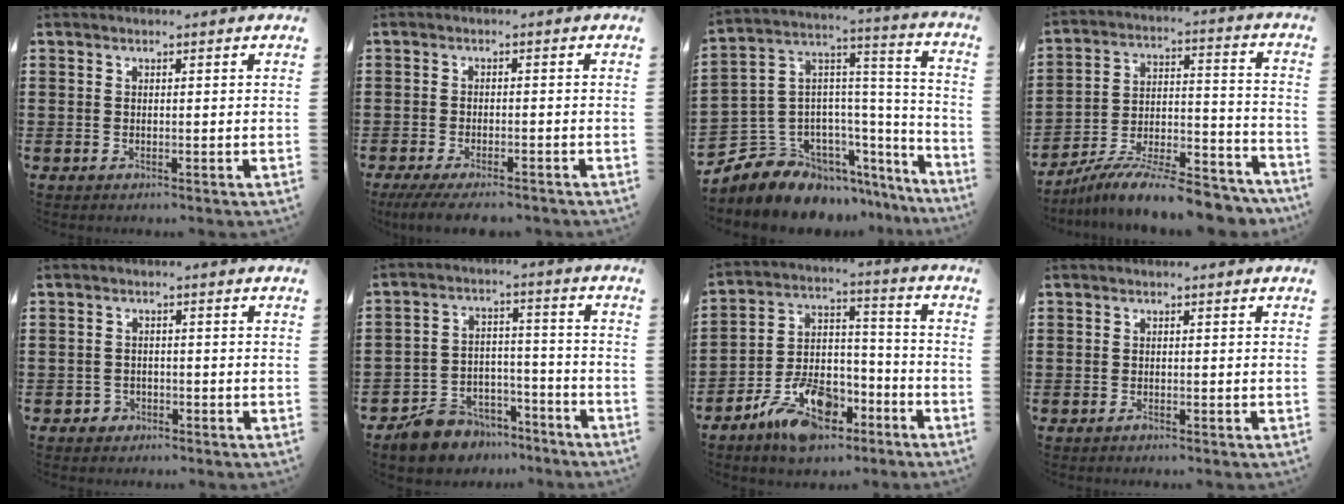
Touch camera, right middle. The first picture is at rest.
{"total": 3.3, "force": [-3.0, 0.4, 1.5], "torque": [-0.038, -0.007, -0.061]}
{"total": 7.5, "force": [-5.5, 5.2, 0.0], "torque": [-0.041, -0.019, -0.107]}
{"total": 11.2, "force": [-10.1, 0.8, 5.0], "torque": [-0.073, 0.023, -0.193]}
{"total": 1.7, "force": [-1.4, 1.0, 0.1], "torque": [-0.008, 0.002, -0.032]}
{"total": 7.2, "force": [-6.6, 2.9, 0.6], "torque": [-0.021, 0.028, -0.131]}
{"total": 12.4, "force": [-8.5, 6.2, 6.6], "torque": [-0.122, 0.043, -0.153]}
{"total": 0.6, "force": [-0.6, 0.2, 0.1], "torque": [-0.002, 0.001, -0.013]}